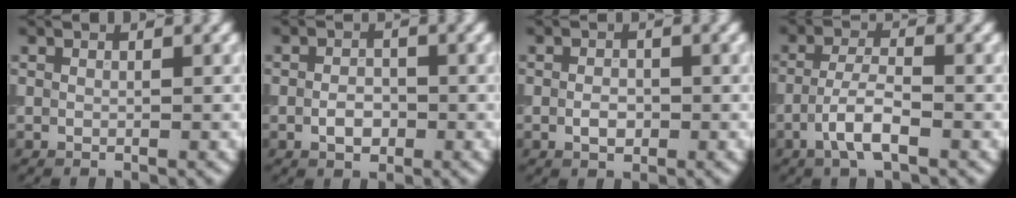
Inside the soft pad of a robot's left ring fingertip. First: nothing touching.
{"total": 2.1, "force": [-0.6, 1.3, 1.5], "torque": [-0.028, 0.002, -0.013]}
{"total": 1.7, "force": [-0.3, 1.1, 1.3], "torque": [-0.022, 0.002, -0.008]}
{"total": 3.7, "force": [-1.7, 1.0, 3.1], "torque": [-0.063, 0.006, -0.039]}